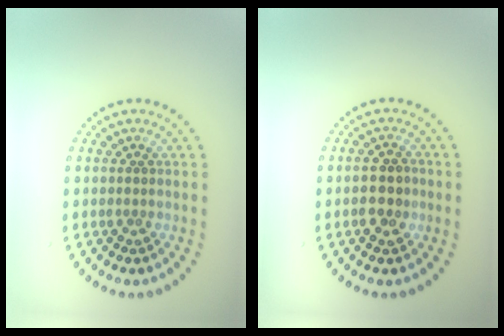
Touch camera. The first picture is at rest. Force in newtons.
{"total": 2.5, "press": 2.5, "slide": 0.2}